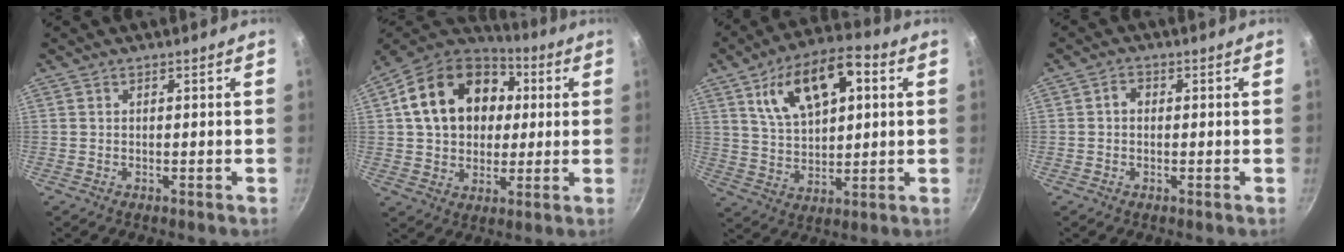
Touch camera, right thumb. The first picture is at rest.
{"total": 21.3, "force": [4.3, 16.1, 13.1], "torque": [-0.205, 0.027, 0.066]}
{"total": 16.7, "force": [5.7, 8.8, 13.1], "torque": [-0.193, 0.004, 0.099]}
{"total": 2.1, "force": [0.1, 1.7, 1.3], "torque": [-0.017, 0.007, -0.003]}